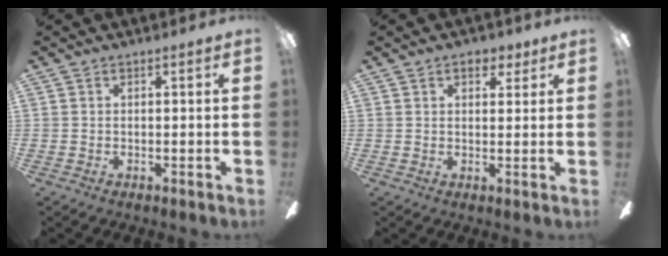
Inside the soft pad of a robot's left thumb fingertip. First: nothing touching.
{"total": 4.0, "force": [2.7, 2.2, 2.1], "torque": [-0.013, -0.009, 0.043]}